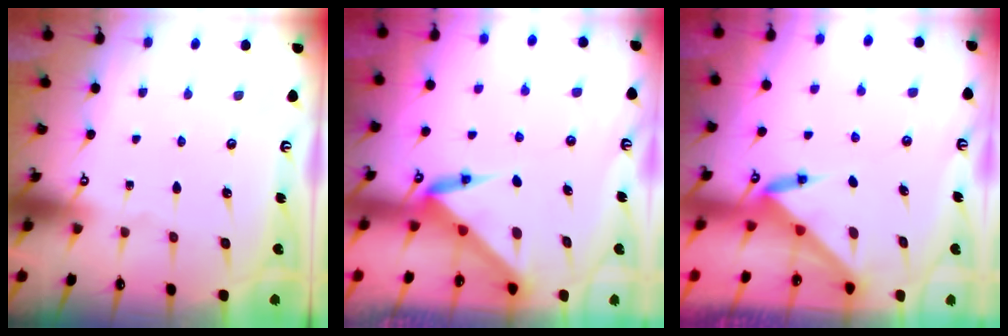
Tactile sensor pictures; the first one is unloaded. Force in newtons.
{"total": 3.5, "press": 3.5, "slide": 0.1}
{"total": 3.4, "press": 3.4, "slide": 0.3}